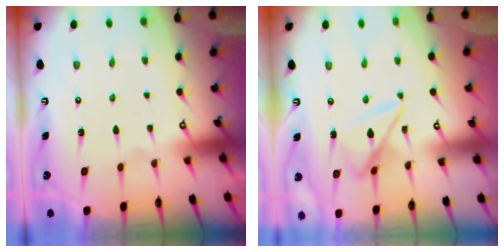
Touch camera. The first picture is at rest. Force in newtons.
{"total": 10.9, "press": 10.9, "slide": 0.9}